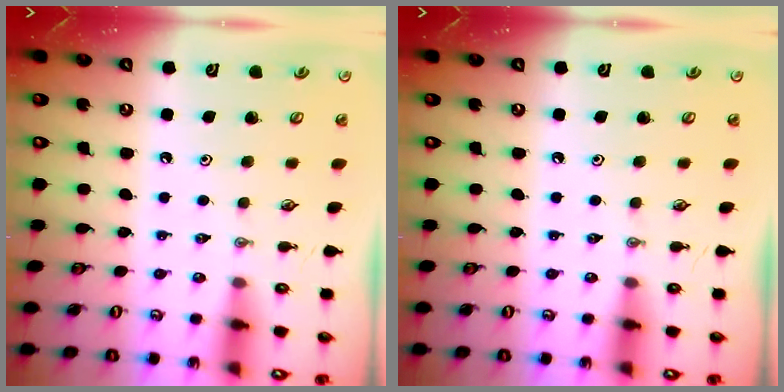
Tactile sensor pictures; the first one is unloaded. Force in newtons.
{"total": 0.0}